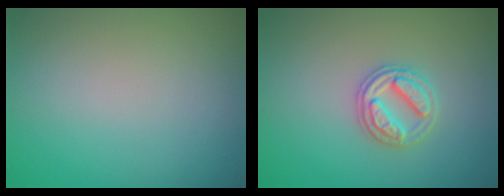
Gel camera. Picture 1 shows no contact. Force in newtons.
{"total": 2.7, "press": 2.7, "slide": 0.3}